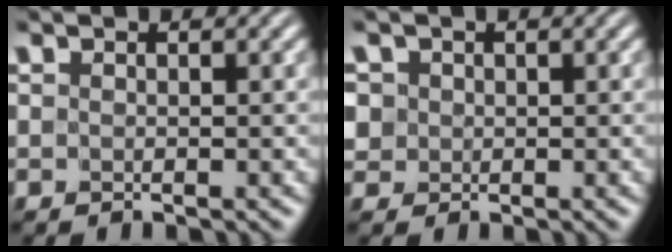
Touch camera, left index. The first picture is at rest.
{"total": 2.4, "force": [0.8, 2.2, 0.5], "torque": [-0.003, 0.014, 0.010]}